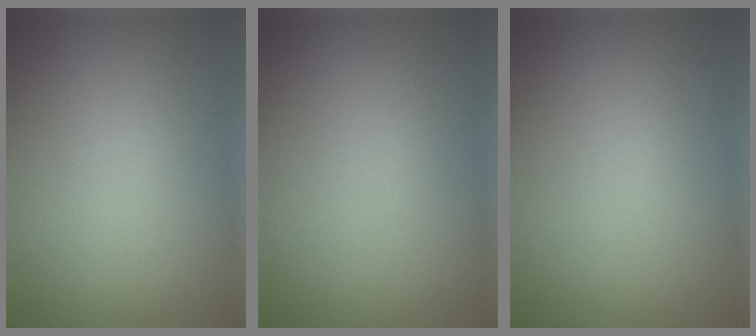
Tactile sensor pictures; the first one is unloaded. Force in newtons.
{"total": 0.0}
{"total": 0.0}